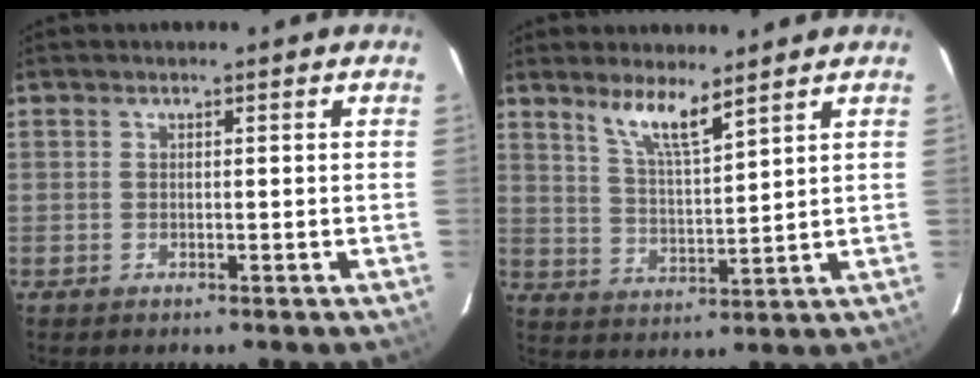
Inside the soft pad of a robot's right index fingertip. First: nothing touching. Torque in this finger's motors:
{"motor_torque": [-0.22, 0.19, 0.02, 0.02]}